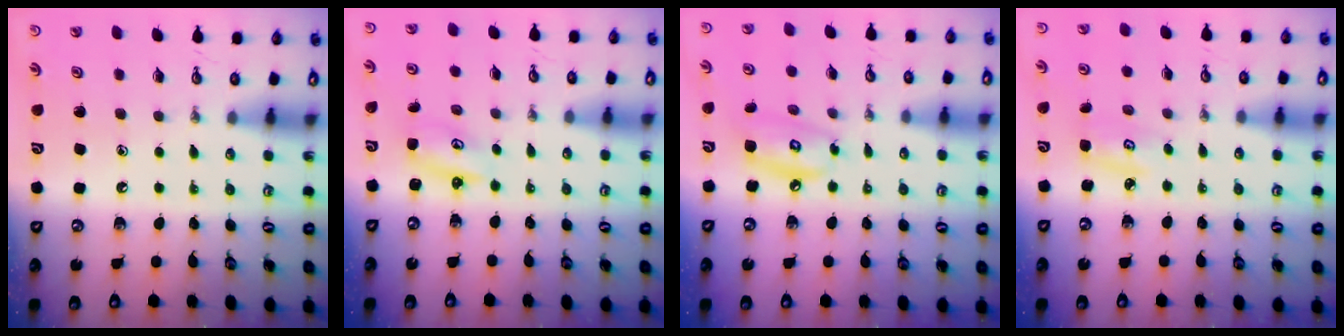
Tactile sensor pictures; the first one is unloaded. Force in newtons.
{"total": 2.6, "press": 2.5, "slide": 0.3}
{"total": 9.7, "press": 9.7, "slide": 0.9}
{"total": 2.9, "press": 2.9, "slide": 0.3}